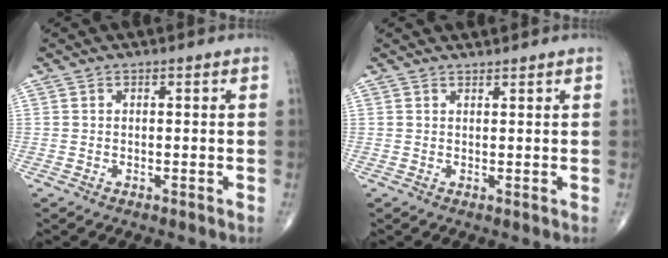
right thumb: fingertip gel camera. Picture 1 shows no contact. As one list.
[{"total": 0.9, "force": [0.9, 0.0, 0.0], "torque": [0.003, -0.008, 0.016]}]